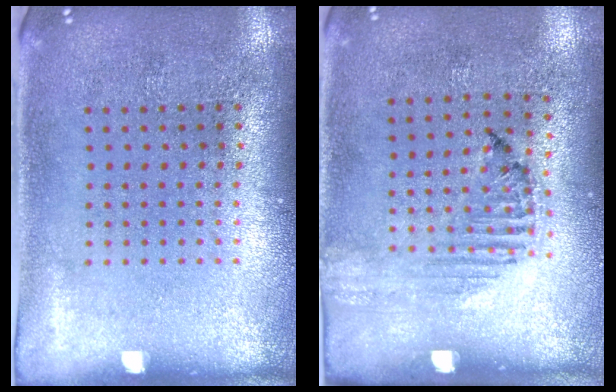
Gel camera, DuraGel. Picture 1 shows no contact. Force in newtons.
{"total": 1.2, "press": 1.1, "slide": 0.4}